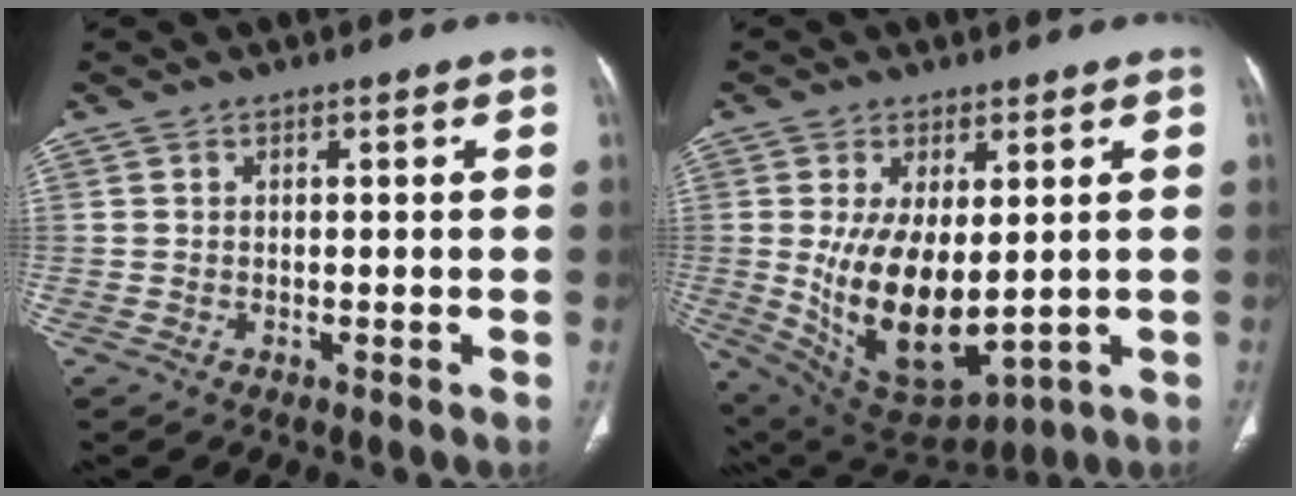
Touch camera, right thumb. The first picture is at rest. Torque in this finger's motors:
{"motor_torque": [1.56, 3.44, 1.07, 1.10, 0.52]}